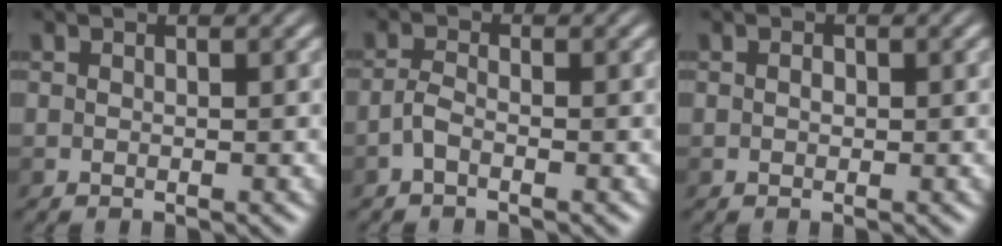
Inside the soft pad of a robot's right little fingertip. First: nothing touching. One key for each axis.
{"total": 1.3, "fx": -0.9, "fy": 0.4, "fz": 0.9, "tx": -0.021, "ty": 0.007, "tz": -0.021}
{"total": 1.3, "fx": 0.5, "fy": 1.0, "fz": 0.8, "tx": -0.004, "ty": 0.010, "tz": -0.006}